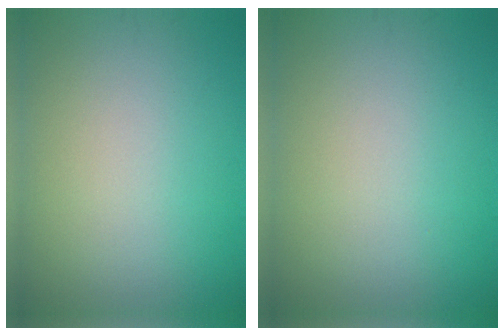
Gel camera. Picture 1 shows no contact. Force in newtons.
{"total": 0.0}